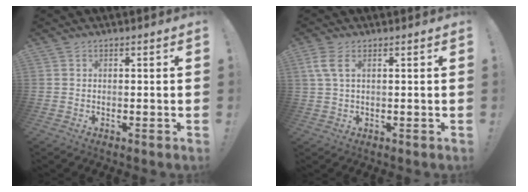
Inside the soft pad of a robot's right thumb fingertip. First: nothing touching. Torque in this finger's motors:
{"motor_torque": [0.30, 0.01, 0.29, -0.36, 0.07]}